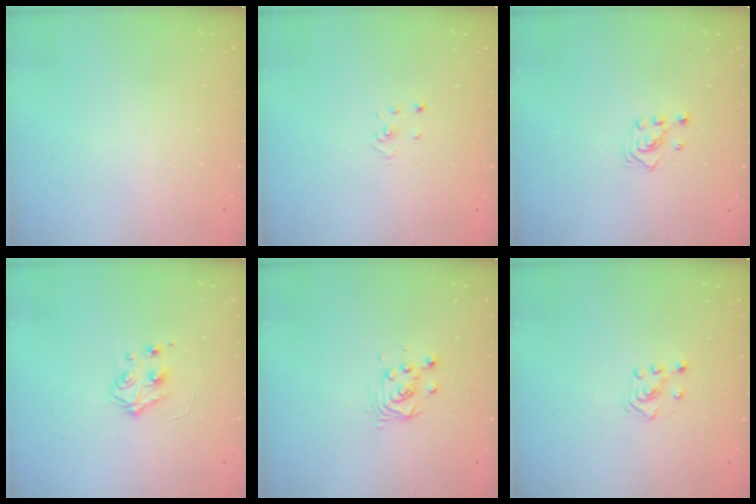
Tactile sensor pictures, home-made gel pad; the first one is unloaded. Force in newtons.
{"total": 1.1, "press": 1.1, "slide": 0.1}
{"total": 2.8, "press": 2.8, "slide": 0.3}
{"total": 5.5, "press": 5.5, "slide": 0.6}
{"total": 4.0, "press": 4.0, "slide": 0.3}
{"total": 2.8, "press": 2.7, "slide": 0.5}